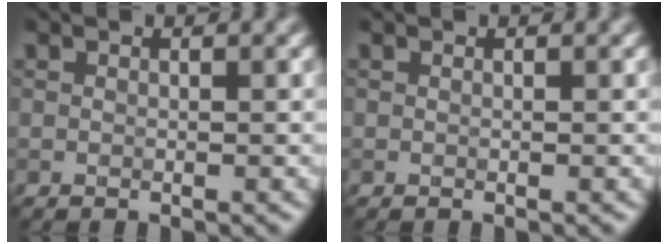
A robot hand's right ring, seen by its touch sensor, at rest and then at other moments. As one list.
[{"total": 0.0}]